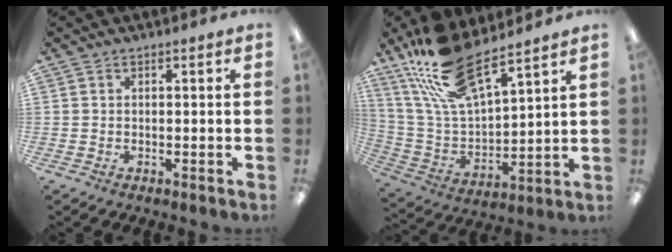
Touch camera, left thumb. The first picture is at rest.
{"total": 18.5, "force": [14.3, 5.9, 10.1], "torque": [-0.226, -0.079, 0.256]}